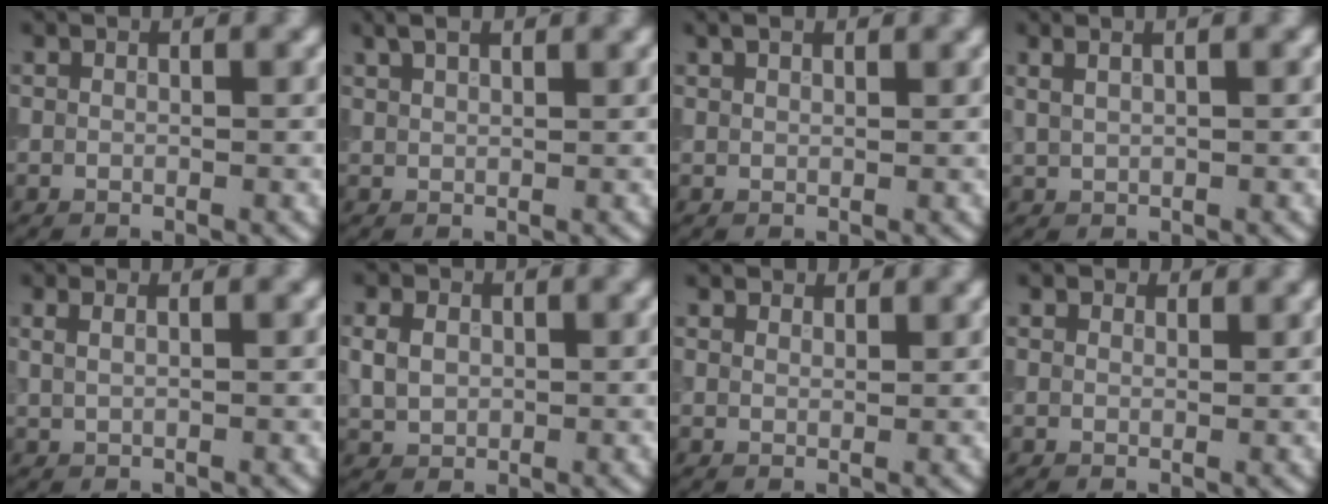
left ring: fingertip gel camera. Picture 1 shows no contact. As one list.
[{"total": 2.5, "force": [1.8, 0.7, 1.5], "torque": [-0.023, 0.010, 0.027]}, {"total": 1.6, "force": [1.2, 0.6, 0.8], "torque": [-0.014, 0.006, 0.023]}, {"total": 3.3, "force": [2.0, 1.4, 2.2], "torque": [-0.019, 0.014, 0.012]}, {"total": 2.3, "force": [1.3, 1.2, 1.5], "torque": [-0.013, 0.008, 0.003]}, {"total": 2.6, "force": [0.3, 2.1, 1.5], "torque": [-0.033, 0.004, 0.004]}, {"total": 2.0, "force": [1.8, 0.7, 0.4], "torque": [-0.010, -0.006, 0.034]}, {"total": 1.1, "force": [0.9, 0.6, 0.2], "torque": [-0.005, -0.003, 0.006]}]